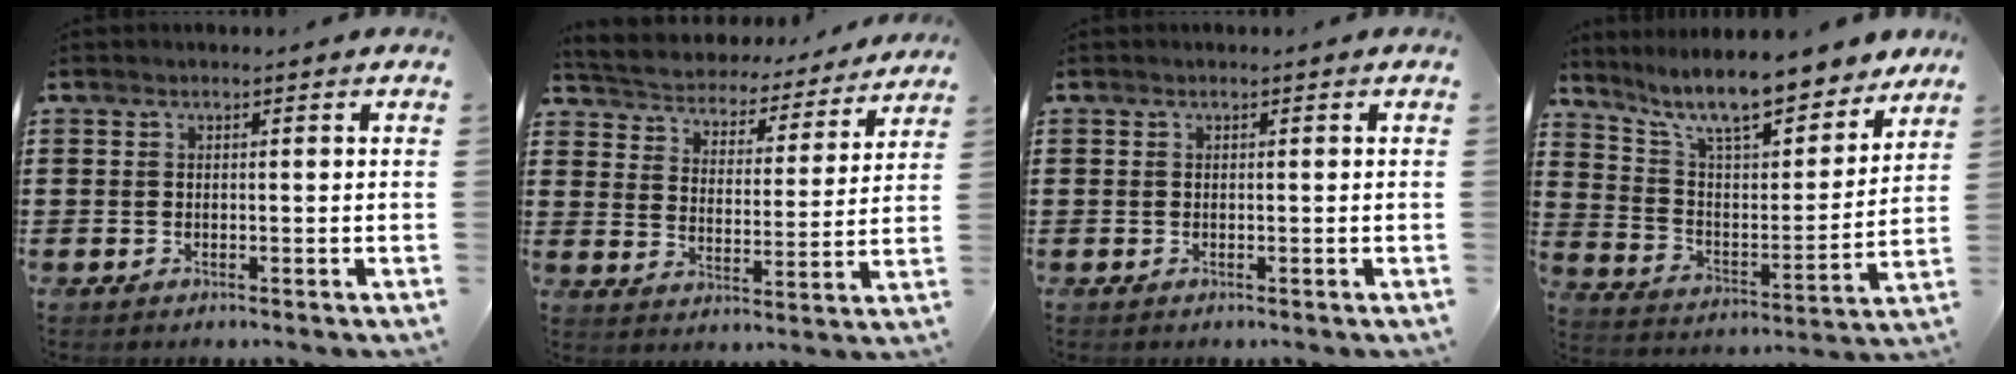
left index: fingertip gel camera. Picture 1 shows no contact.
{"total": 3.9, "force": [3.9, 0.5, -0.3], "torque": [-0.021, -0.036, 0.059]}
{"total": 0.0}
{"total": 11.2, "force": [9.7, 1.5, 5.3], "torque": [-0.132, -0.060, 0.167]}